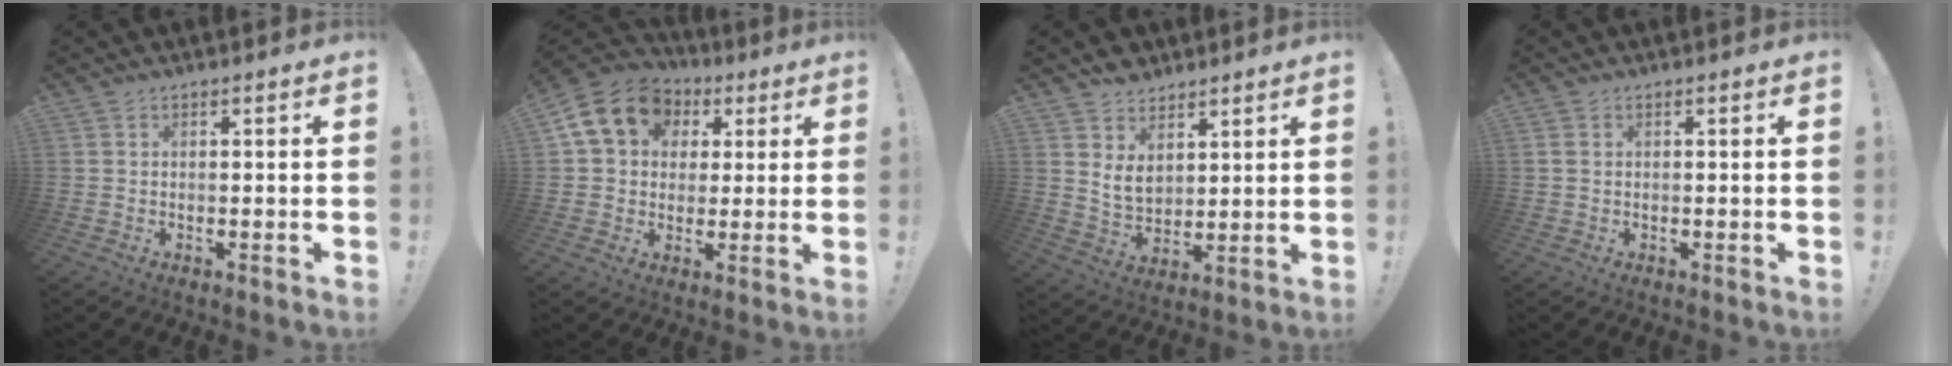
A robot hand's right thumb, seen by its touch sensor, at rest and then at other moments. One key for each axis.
{"total": 15.0, "fx": 5.4, "fy": 11.8, "fz": 7.5, "tx": -0.116, "ty": -0.010, "tz": 0.107}
{"total": 8.9, "fx": 4.9, "fy": 6.4, "fz": 3.6, "tx": -0.056, "ty": -0.031, "tz": 0.100}
{"total": 1.0, "fx": 0.3, "fy": 0.7, "fz": 0.6, "tx": -0.016, "ty": 0.004, "tz": 0.007}